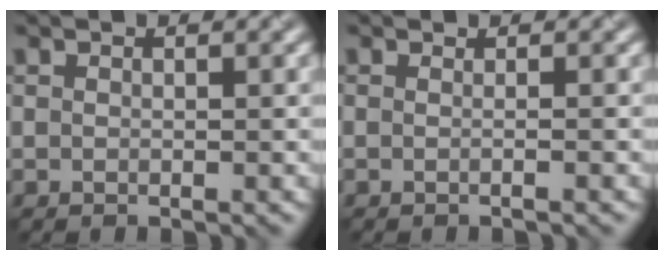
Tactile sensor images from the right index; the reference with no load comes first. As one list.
[{"total": 0.9, "force": [-0.5, 0.4, 0.7], "torque": [-0.003, -0.005, -0.022]}]